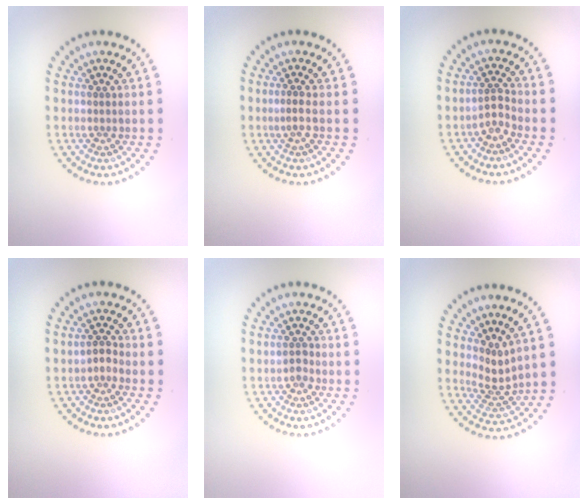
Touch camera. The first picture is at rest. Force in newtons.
{"total": 1.1, "press": 0.8, "slide": 0.8}
{"total": 1.7, "press": 1.2, "slide": 1.2}
{"total": 0.9, "press": 0.8, "slide": 0.5}
{"total": 1.1, "press": 1.1, "slide": 0.3}
{"total": 2.3, "press": 1.5, "slide": 1.7}